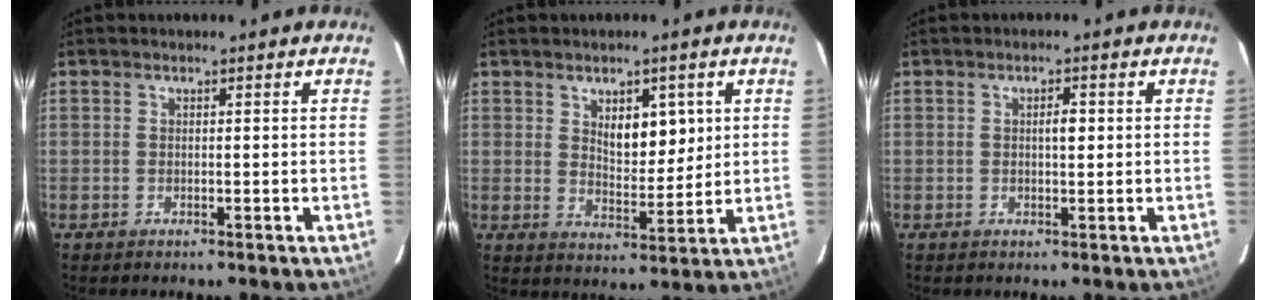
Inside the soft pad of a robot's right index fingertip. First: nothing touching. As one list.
[{"total": 6.6, "force": [2.4, 3.2, 5.2], "torque": [-0.080, -0.002, 0.046]}, {"total": 1.8, "force": [0.3, 0.6, 1.7], "torque": [-0.030, 0.003, 0.005]}]